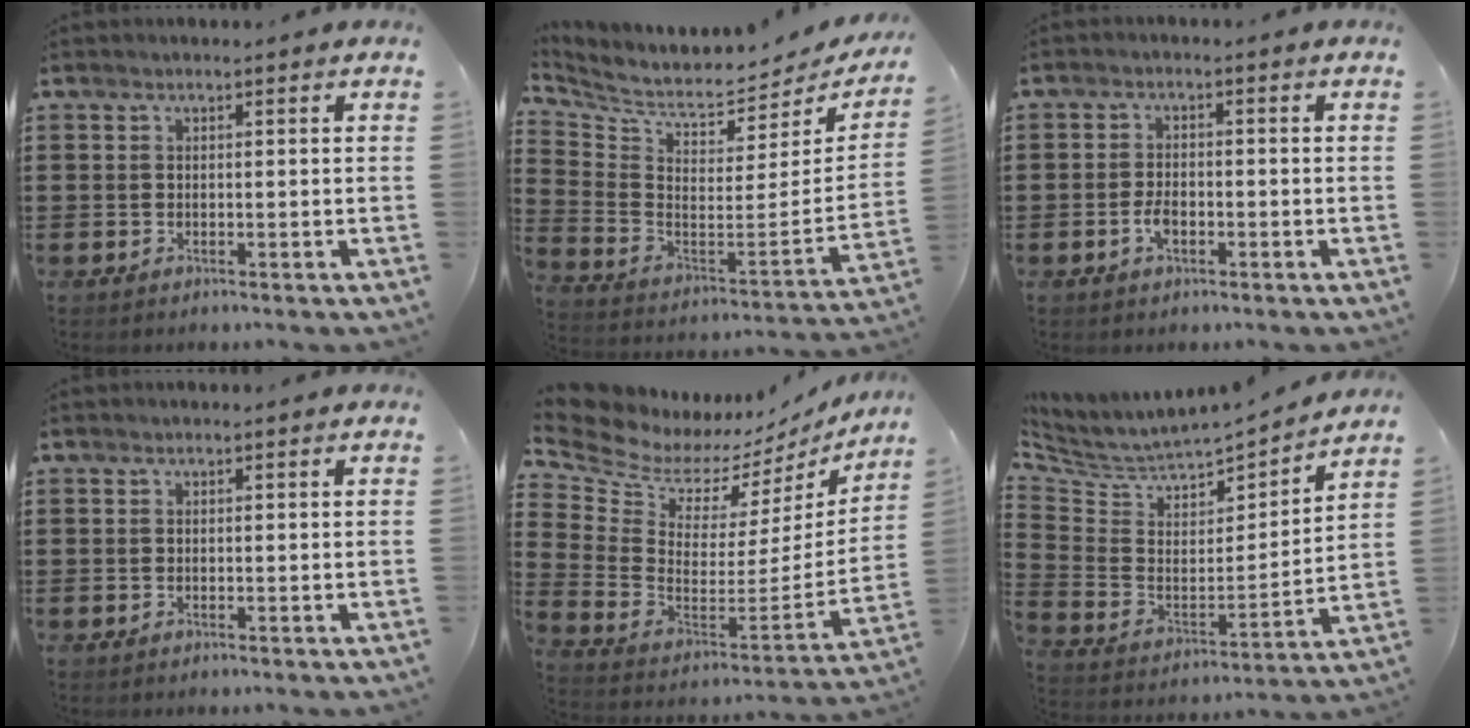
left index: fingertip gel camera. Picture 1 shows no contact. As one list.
[{"total": 5.1, "force": [4.7, 0.7, 1.9], "torque": [-0.066, -0.057, 0.074]}, {"total": 2.8, "force": [-1.1, 1.4, 2.2], "torque": [-0.056, -0.002, -0.025]}, {"total": 0.0}, {"total": 6.5, "force": [5.2, 3.4, 1.8], "torque": [-0.080, -0.057, 0.087]}, {"total": 4.3, "force": [3.9, 1.8, 0.6], "torque": [-0.043, -0.045, 0.061]}]